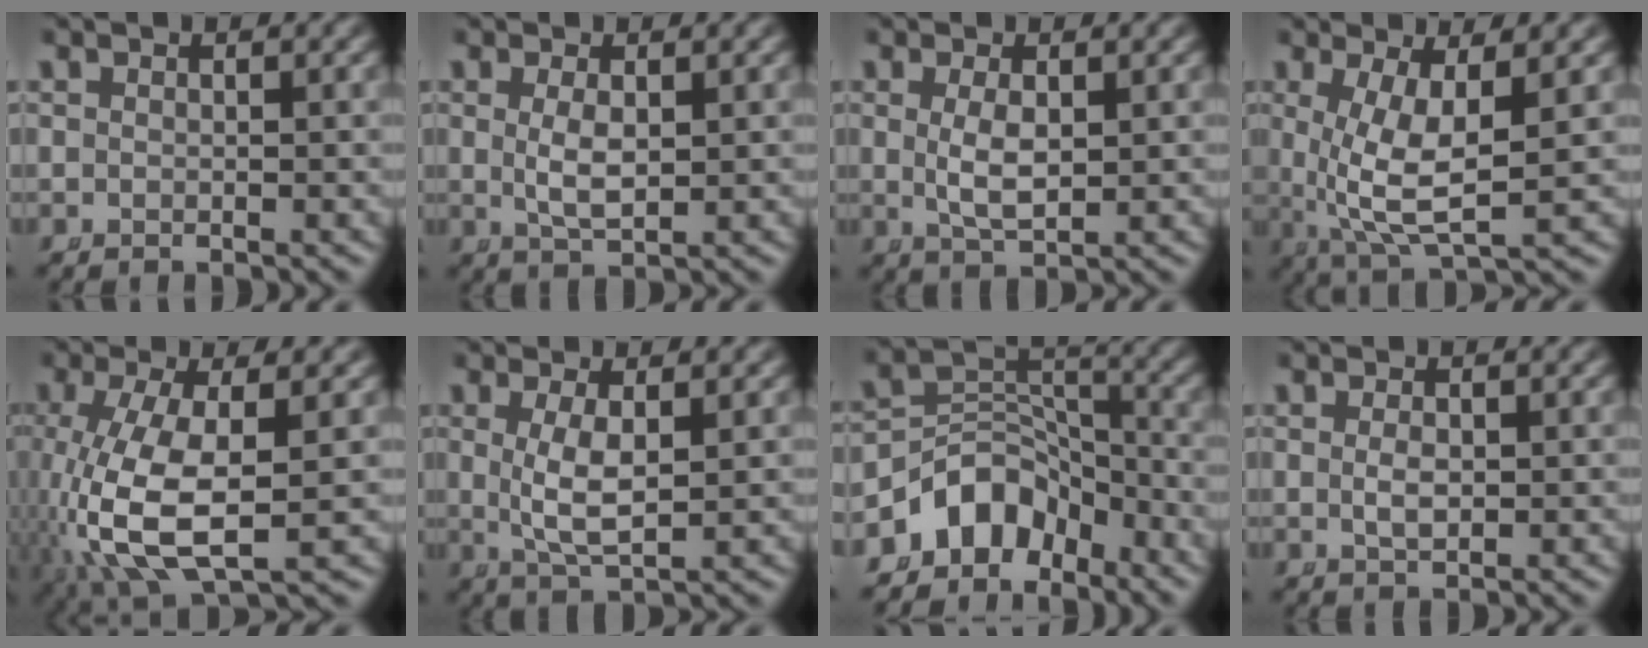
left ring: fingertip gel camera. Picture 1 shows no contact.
{"total": 2.6, "force": [0.2, 0.9, 2.4], "torque": [-0.051, -0.012, 0.015]}
{"total": 2.9, "force": [0.1, 1.1, 2.7], "torque": [-0.057, -0.013, 0.014]}
{"total": 7.5, "force": [0.6, 3.4, 6.7], "torque": [-0.124, -0.020, 0.025]}
{"total": 8.9, "force": [-1.5, 4.6, 7.4], "torque": [-0.190, -0.051, 0.011]}
{"total": 3.7, "force": [0.2, 1.1, 3.6], "torque": [-0.074, -0.018, 0.019]}
{"total": 8.3, "force": [-3.9, 6.3, 3.7], "torque": [-0.068, -0.017, -0.068]}
{"total": 1.4, "force": [0.0, 0.7, 1.3], "torque": [-0.027, -0.012, 0.008]}